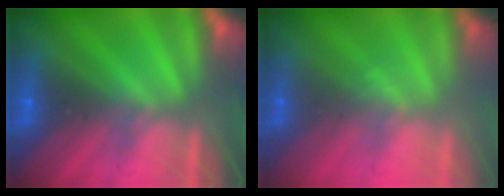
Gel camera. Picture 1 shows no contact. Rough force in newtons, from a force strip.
{"total": 2.2}